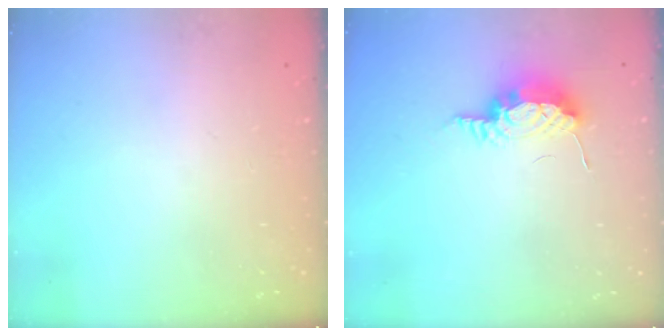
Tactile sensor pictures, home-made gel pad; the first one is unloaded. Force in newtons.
{"total": 8.4, "press": 8.2, "slide": 2.0}